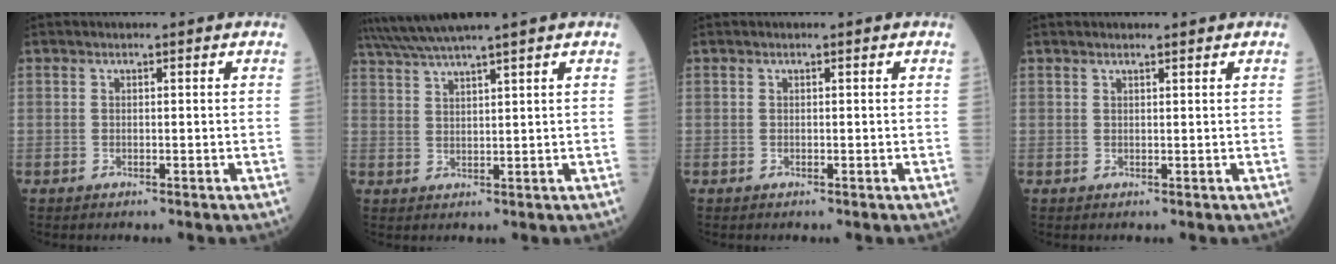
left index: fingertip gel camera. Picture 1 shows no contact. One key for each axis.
{"total": 7.3, "fx": 6.2, "fy": -2.0, "fz": 3.3, "tx": -0.060, "ty": 0.019, "tz": 0.113}
{"total": 0.0}
{"total": 1.4, "fx": 1.3, "fy": -0.1, "fz": 0.6, "tx": -0.007, "ty": 0.008, "tz": 0.022}